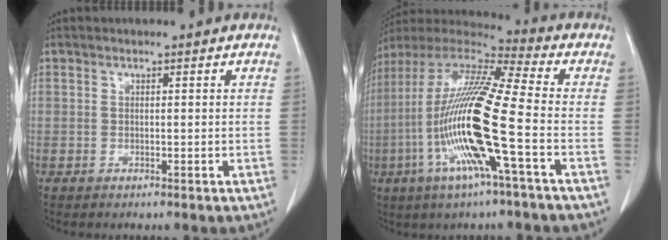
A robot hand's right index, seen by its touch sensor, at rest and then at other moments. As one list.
[{"total": 19.3, "force": [-4.8, 0.6, 18.7], "torque": [-0.384, -0.012, -0.102]}]